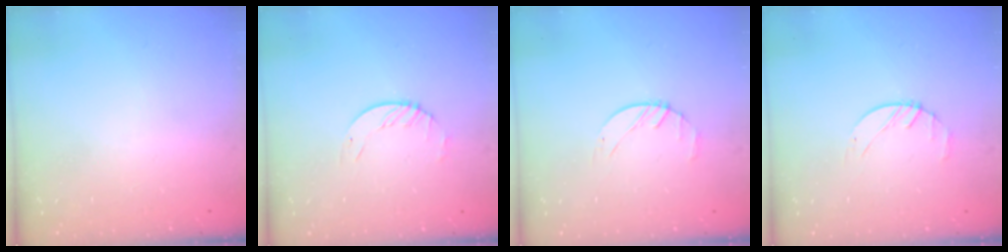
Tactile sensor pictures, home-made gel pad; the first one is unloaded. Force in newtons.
{"total": 1.7, "press": 1.7, "slide": 0.2}
{"total": 1.9, "press": 1.9, "slide": 0.3}
{"total": 1.9, "press": 1.9, "slide": 0.3}